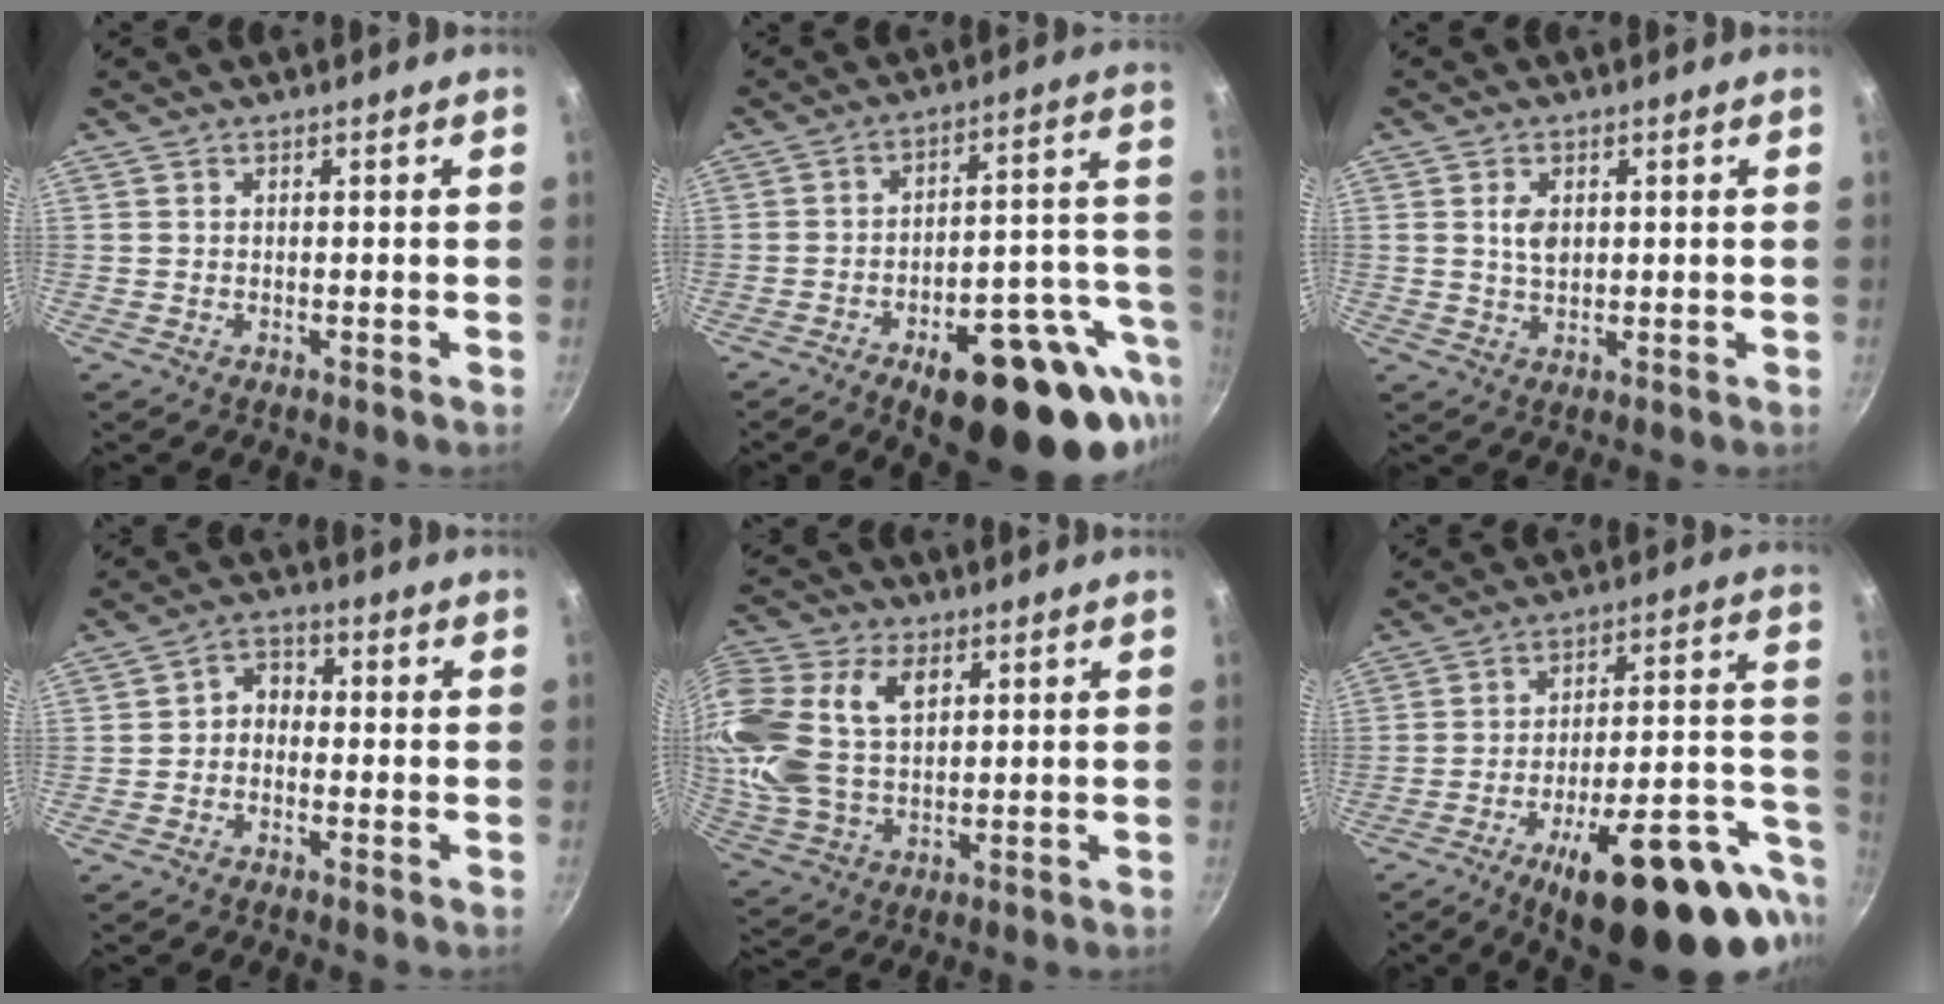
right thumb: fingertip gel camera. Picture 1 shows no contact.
{"total": 24.7, "force": [-9.9, 10.2, 20.1], "torque": [-0.215, 0.040, -0.130]}
{"total": 5.3, "force": [0.8, 3.5, 4.0], "torque": [-0.066, -0.003, 0.013]}
{"total": 4.0, "force": [-1.0, 3.1, 2.3], "torque": [-0.023, 0.023, -0.030]}
{"total": 22.3, "force": [6.7, 14.8, 15.3], "torque": [-0.345, 0.018, 0.125]}
{"total": 27.4, "force": [-11.1, 9.8, 23.1], "torque": [-0.286, 0.041, -0.150]}